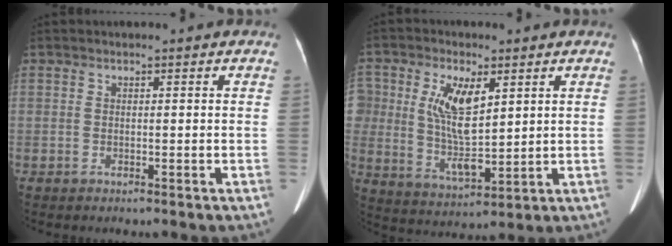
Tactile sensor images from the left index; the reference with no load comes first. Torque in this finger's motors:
{"motor_torque": [0.34, -0.09, 0.26, 0.20]}